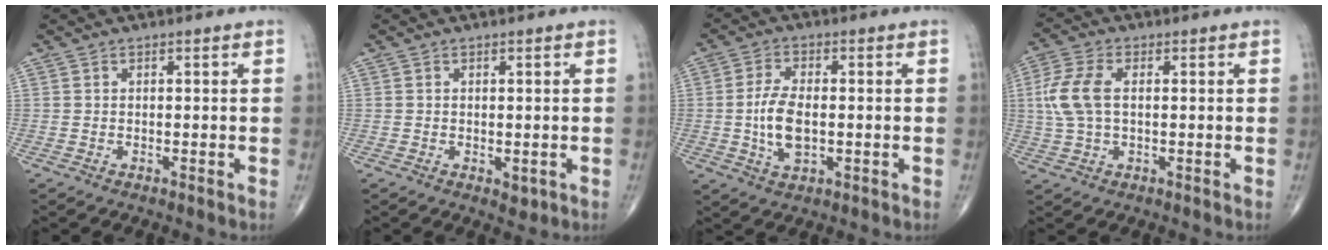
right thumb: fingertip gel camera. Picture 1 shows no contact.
{"total": 1.6, "force": [-0.3, 1.0, 1.2], "torque": [-0.009, -0.002, 0.000]}
{"total": 7.6, "force": [-0.7, 3.9, 6.5], "torque": [-0.128, 0.000, -0.011]}
{"total": 8.3, "force": [0.8, 4.6, 6.8], "torque": [-0.170, 0.012, 0.015]}